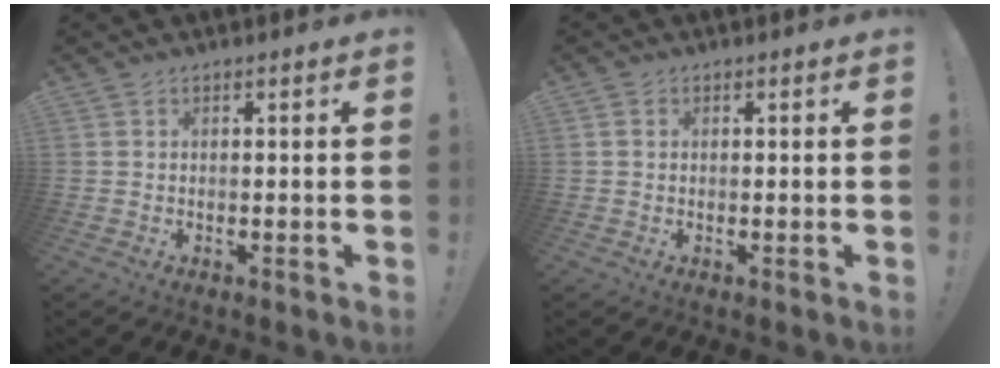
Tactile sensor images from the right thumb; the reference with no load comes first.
{"total": 0.9, "force": [0.1, 0.9, 0.3], "torque": [-0.007, 0.005, 0.003]}